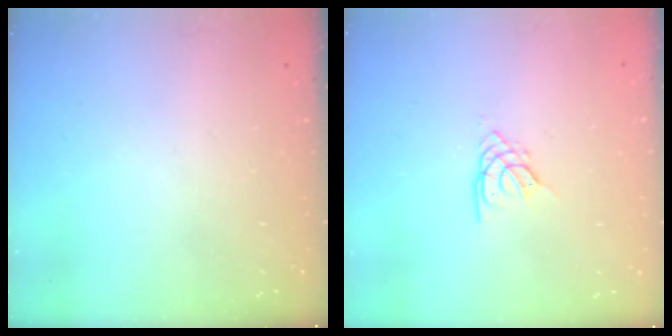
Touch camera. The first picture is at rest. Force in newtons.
{"total": 3.5, "press": 3.5, "slide": 0.6}